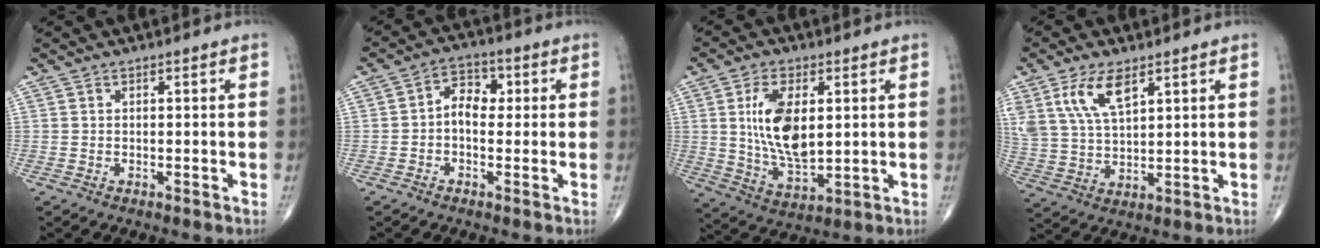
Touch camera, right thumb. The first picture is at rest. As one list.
[{"total": 5.8, "force": [0.0, 4.1, 4.1], "torque": [-0.040, 0.021, -0.011]}, {"total": 13.2, "force": [2.3, 6.7, 11.1], "torque": [-0.201, -0.019, 0.051]}, {"total": 9.8, "force": [5.2, 4.3, 7.1], "torque": [-0.140, -0.016, 0.111]}]